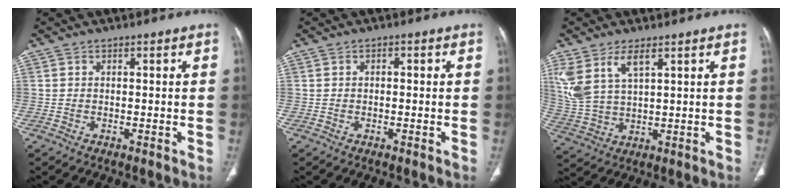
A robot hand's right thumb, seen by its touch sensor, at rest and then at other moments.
{"total": 1.1, "force": [0.2, 0.6, 0.9], "torque": [-0.018, 0.004, 0.003]}
{"total": 9.7, "force": [5.0, 4.3, 7.1], "torque": [-0.163, -0.012, 0.114]}